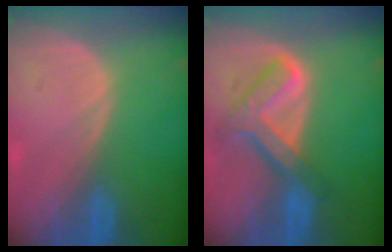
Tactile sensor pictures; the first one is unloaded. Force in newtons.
{"total": 7.7, "press": 6.5, "slide": 4.2}